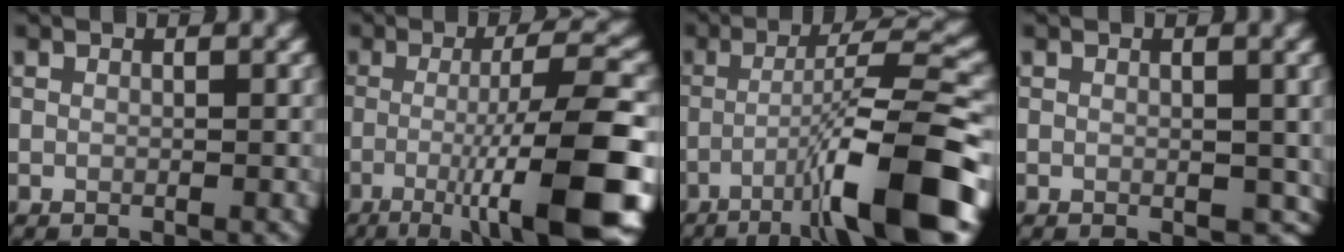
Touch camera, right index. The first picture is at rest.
{"total": 12.0, "force": [-3.8, 2.1, 11.1], "torque": [-0.158, 0.006, -0.067]}
{"total": 10.8, "force": [-4.9, 1.2, 9.5], "torque": [-0.136, 0.023, -0.078]}
{"total": 2.1, "force": [0.0, 1.3, 1.7], "torque": [-0.017, -0.005, 0.004]}